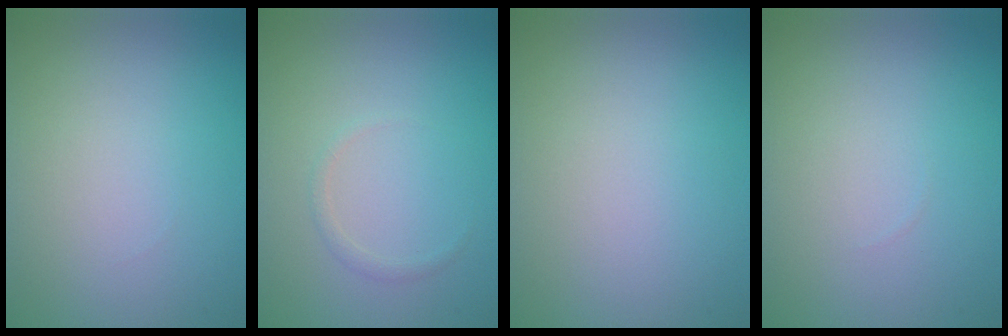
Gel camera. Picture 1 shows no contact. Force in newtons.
{"total": 0.7, "press": 0.7, "slide": 0.1}
{"total": 0.0}
{"total": 0.0}